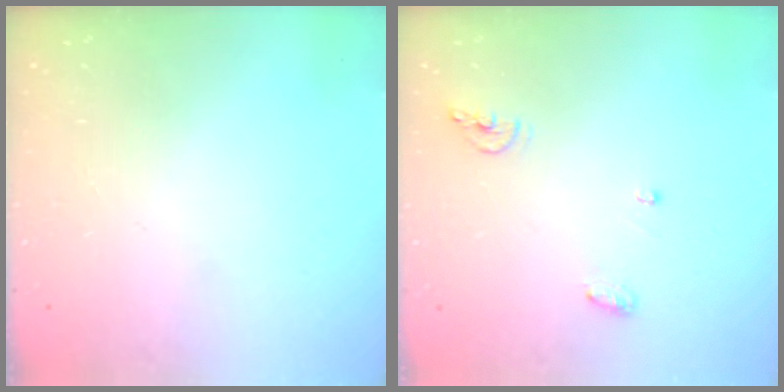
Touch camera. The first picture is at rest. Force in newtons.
{"total": 6.0, "press": 6.0, "slide": 0.2}